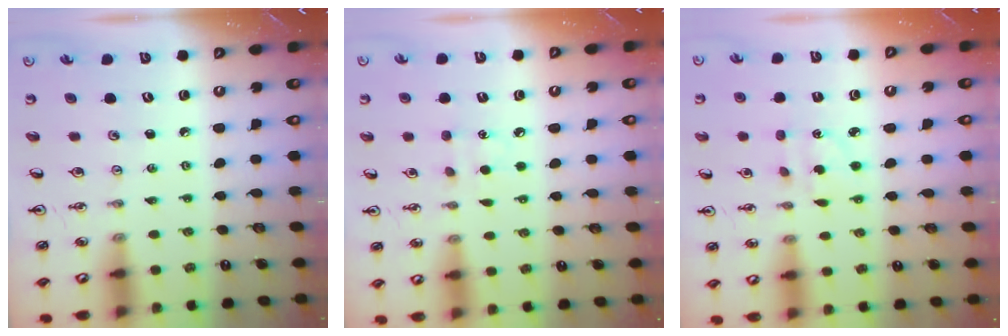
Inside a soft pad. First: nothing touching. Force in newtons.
{"total": 6.8, "press": 6.8, "slide": 0.7}
{"total": 3.0, "press": 2.9, "slide": 0.8}